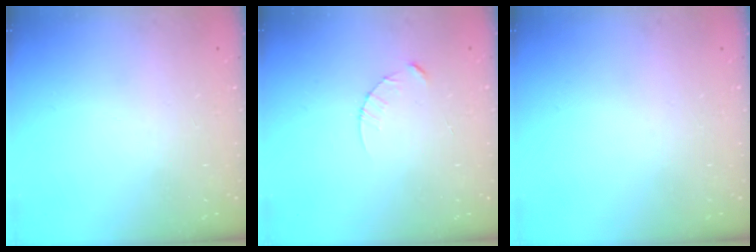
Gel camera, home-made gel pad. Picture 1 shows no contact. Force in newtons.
{"total": 2.5, "press": 2.5, "slide": 0.3}
{"total": 0.0}